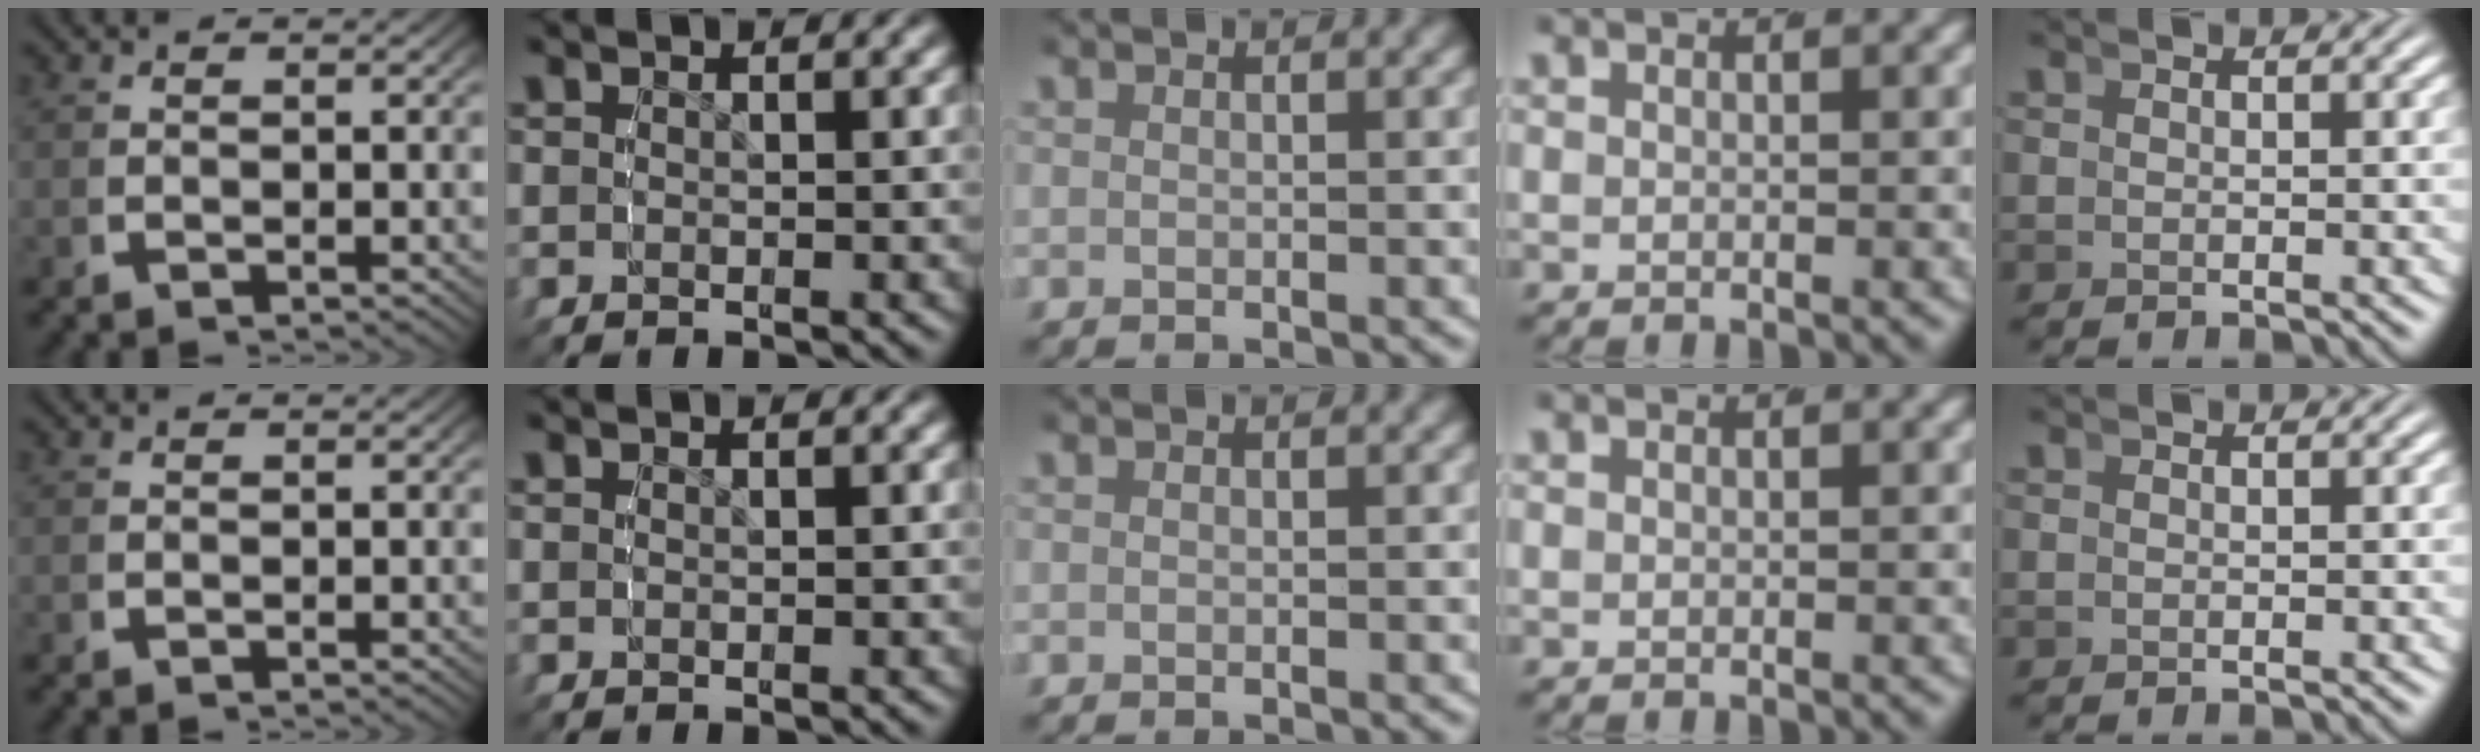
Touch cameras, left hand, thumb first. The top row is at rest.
{}